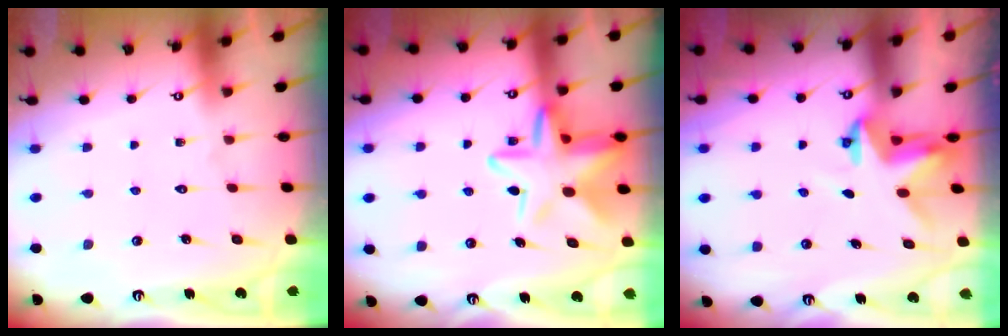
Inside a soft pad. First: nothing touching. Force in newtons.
{"total": 15.2, "press": 15.1, "slide": 1.3}
{"total": 3.4, "press": 3.4, "slide": 0.3}